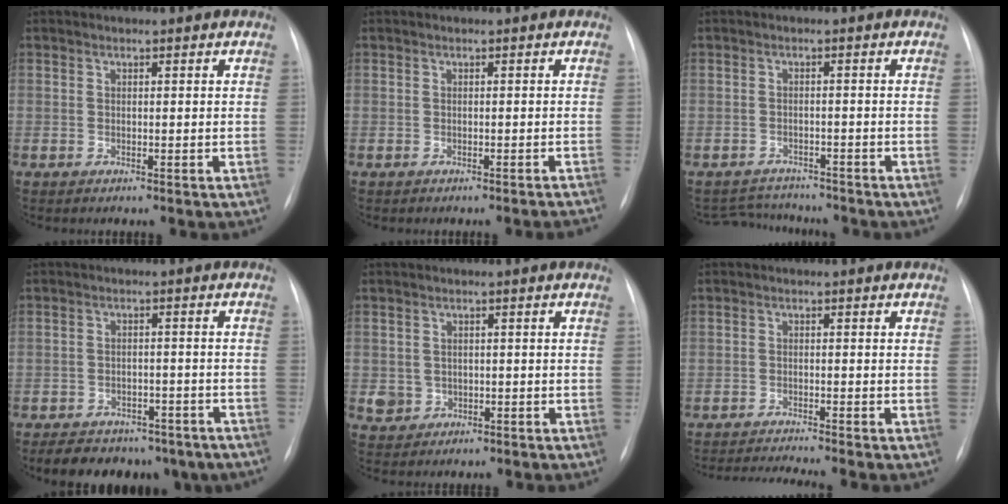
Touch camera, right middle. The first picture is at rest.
{"total": 2.0, "force": [-1.8, -0.3, 0.6], "torque": [-0.005, 0.001, -0.021]}
{"total": 4.8, "force": [-4.7, 1.1, -0.3], "torque": [0.000, 0.008, -0.073]}
{"total": 13.0, "force": [-9.4, 7.1, 5.3], "torque": [-0.080, 0.007, -0.115]}
{"total": 3.3, "force": [-0.5, 3.2, 0.8], "torque": [-0.006, 0.004, 0.003]}
{"total": 5.0, "force": [-4.4, -1.6, 1.6], "torque": [-0.027, -0.017, -0.074]}